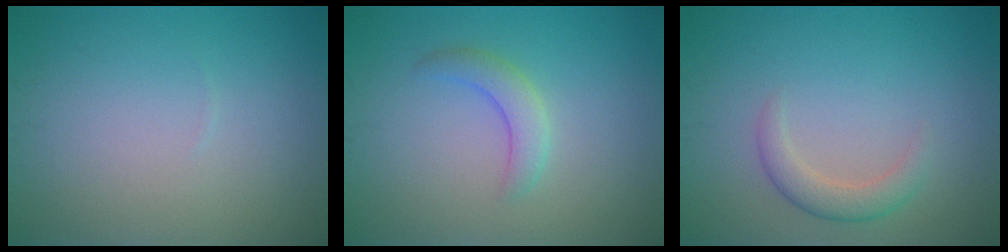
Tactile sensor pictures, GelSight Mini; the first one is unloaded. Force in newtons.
{"total": 2.3, "press": 2.2, "slide": 0.2}
{"total": 2.3, "press": 2.3, "slide": 0.1}